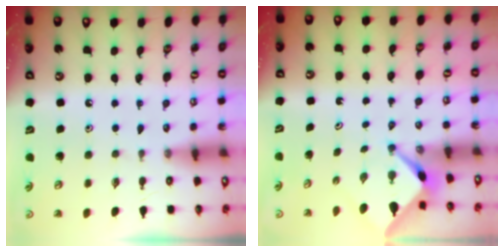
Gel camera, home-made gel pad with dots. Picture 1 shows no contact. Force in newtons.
{"total": 2.5, "press": 2.5, "slide": 0.2}